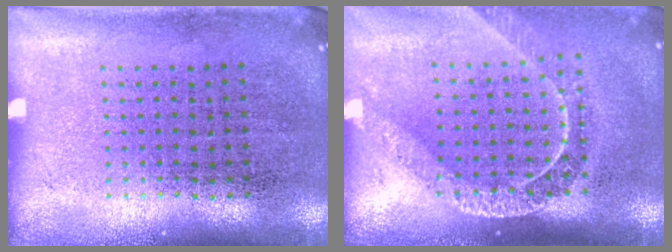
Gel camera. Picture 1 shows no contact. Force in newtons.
{"total": 1.6, "press": 1.4, "slide": 0.8}